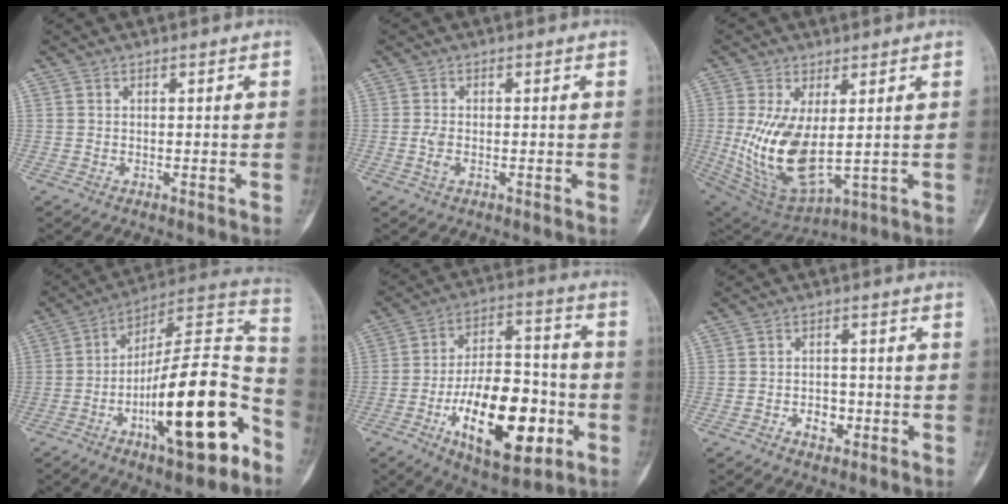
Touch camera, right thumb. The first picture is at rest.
{"total": 2.3, "force": [-0.5, 1.2, 1.8], "torque": [-0.046, 0.001, -0.012]}
{"total": 14.8, "force": [0.4, 7.1, 13.0], "torque": [-0.248, -0.020, 0.032]}
{"total": 24.4, "force": [-10.1, 7.5, 20.8], "torque": [-0.295, 0.073, -0.154]}
{"total": 22.0, "force": [-7.3, 10.5, 17.9], "torque": [-0.260, 0.033, -0.108]}
{"total": 4.0, "force": [-1.8, 2.8, 2.2], "torque": [-0.018, 0.016, -0.027]}